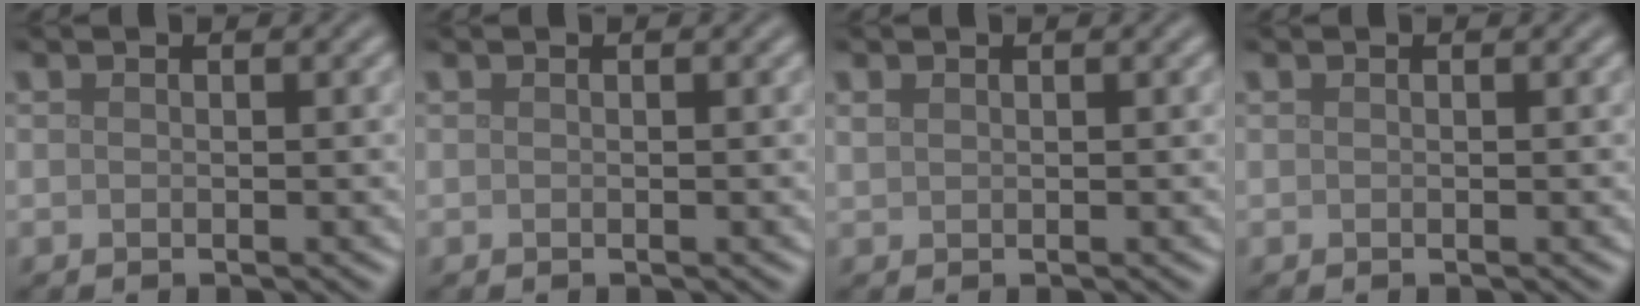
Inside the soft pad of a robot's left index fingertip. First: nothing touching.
{"total": 0.0}
{"total": 0.7, "force": [0.4, 0.4, 0.3], "torque": [-0.007, 0.001, 0.011]}
{"total": 0.0}